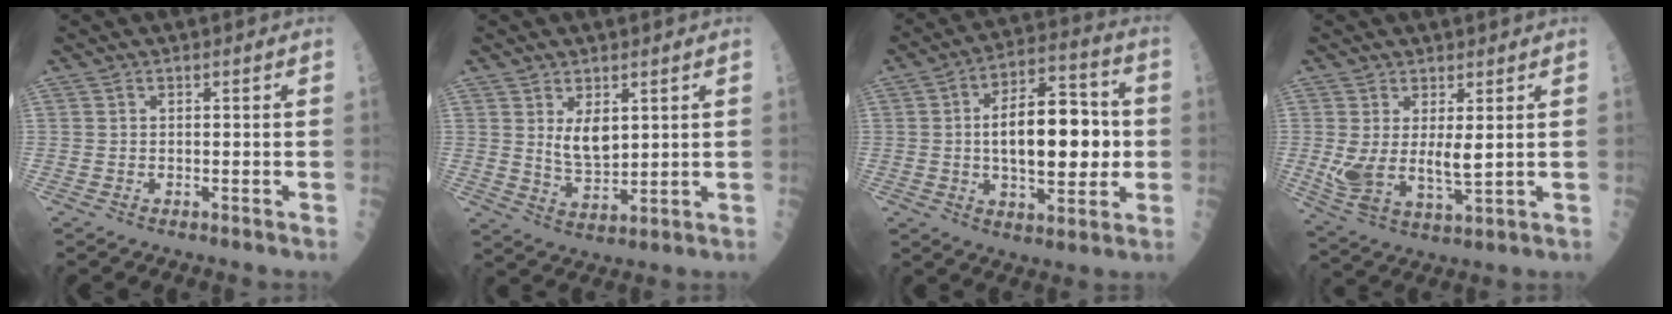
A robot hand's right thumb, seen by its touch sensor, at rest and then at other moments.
{"total": 5.9, "force": [2.1, 3.2, 4.5], "torque": [-0.062, -0.024, 0.046]}
{"total": 18.6, "force": [0.2, 8.9, 16.3], "torque": [-0.220, 0.020, 0.003]}
{"total": 8.6, "force": [1.3, 3.4, 7.8], "torque": [-0.160, -0.021, 0.037]}